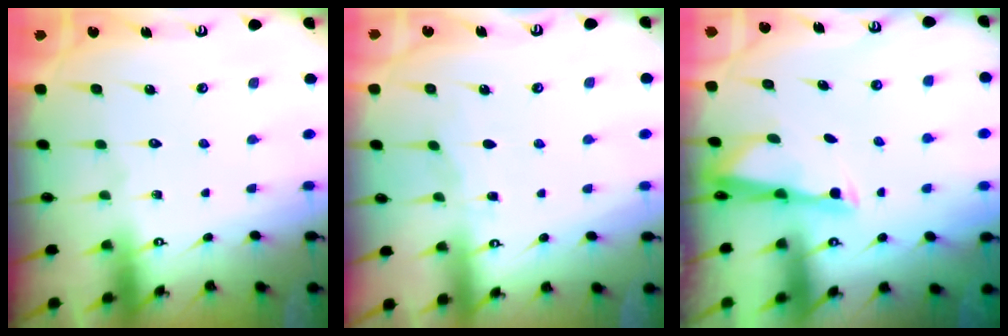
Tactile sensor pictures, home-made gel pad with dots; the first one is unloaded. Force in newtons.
{"total": 2.5, "press": 2.5, "slide": 0.3}
{"total": 2.8, "press": 2.7, "slide": 0.4}